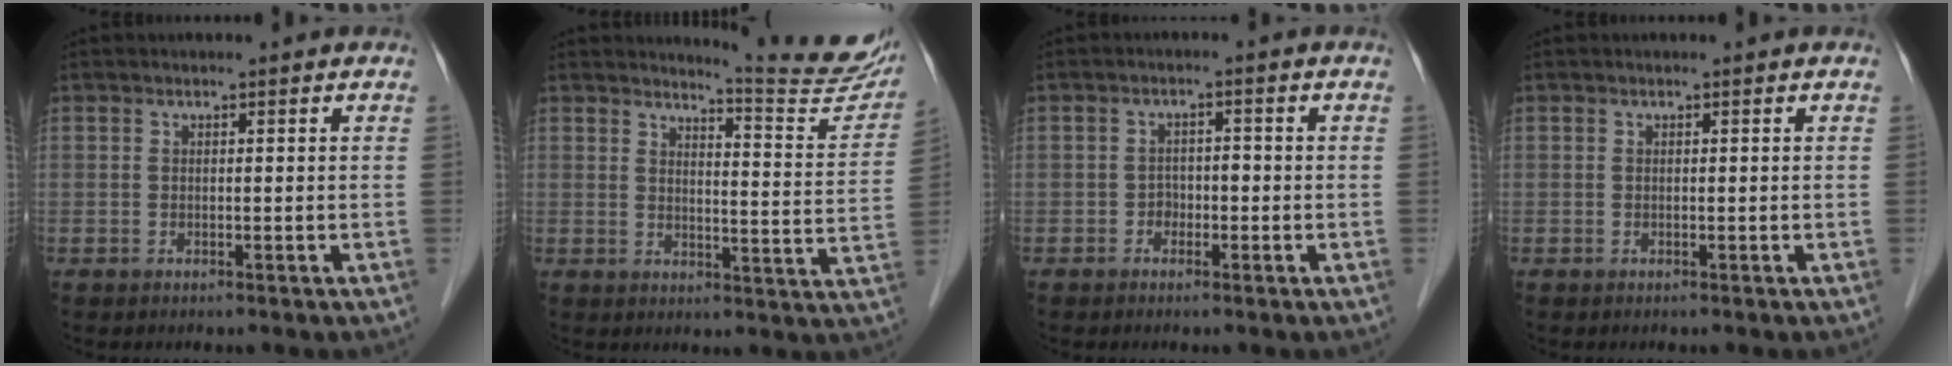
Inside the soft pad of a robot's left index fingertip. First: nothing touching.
{"total": 11.3, "force": [11.1, -0.2, 2.2], "torque": [-0.026, -0.068, 0.123]}
{"total": 1.9, "force": [-0.9, 1.5, 0.9], "torque": [-0.007, 0.007, -0.016]}
{"total": 0.0}